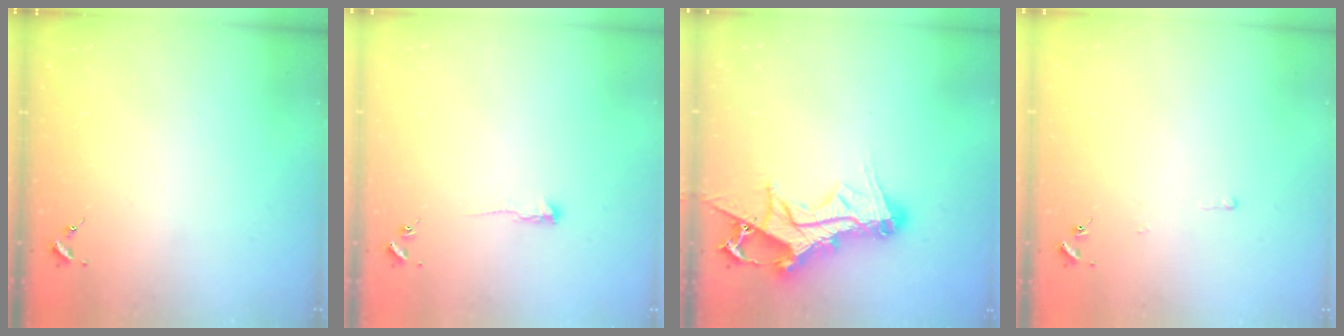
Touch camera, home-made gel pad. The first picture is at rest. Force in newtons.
{"total": 3.5, "press": 3.5, "slide": 0.6}
{"total": 14.6, "press": 14.6, "slide": 1.4}
{"total": 2.6, "press": 2.6, "slide": 0.3}